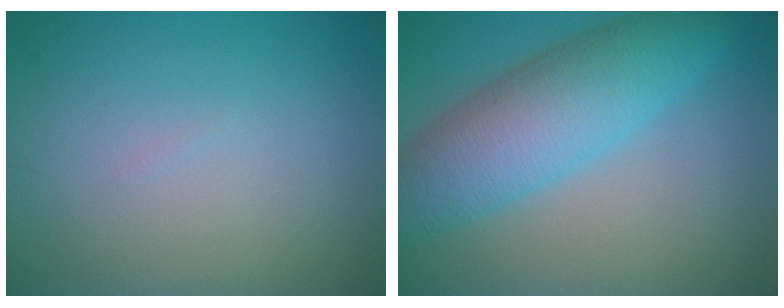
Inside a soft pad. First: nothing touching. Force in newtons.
{"total": 7.9, "press": 7.9, "slide": 0.1}